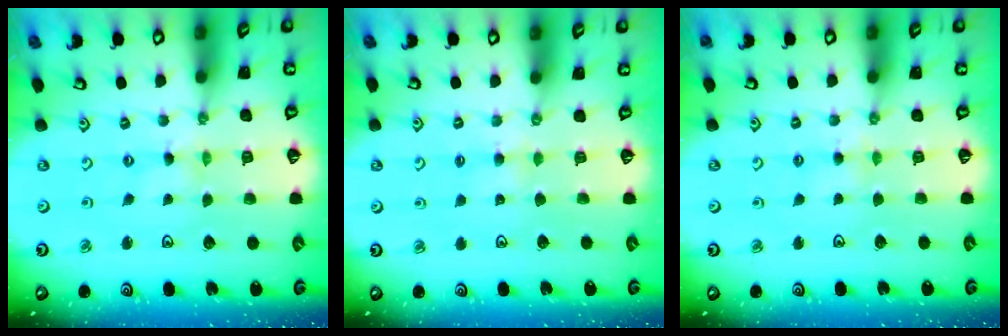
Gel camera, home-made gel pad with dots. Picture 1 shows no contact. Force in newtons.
{"total": 3.6, "press": 3.6, "slide": 0.5}
{"total": 3.0, "press": 2.9, "slide": 0.4}